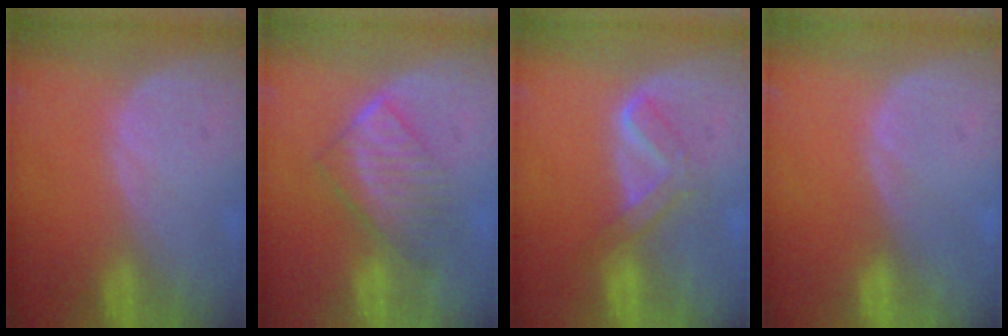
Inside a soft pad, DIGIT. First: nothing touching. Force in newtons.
{"total": 6.4, "press": 6.3, "slide": 1.4}
{"total": 4.0, "press": 4.0, "slide": 0.5}
{"total": 0.0}